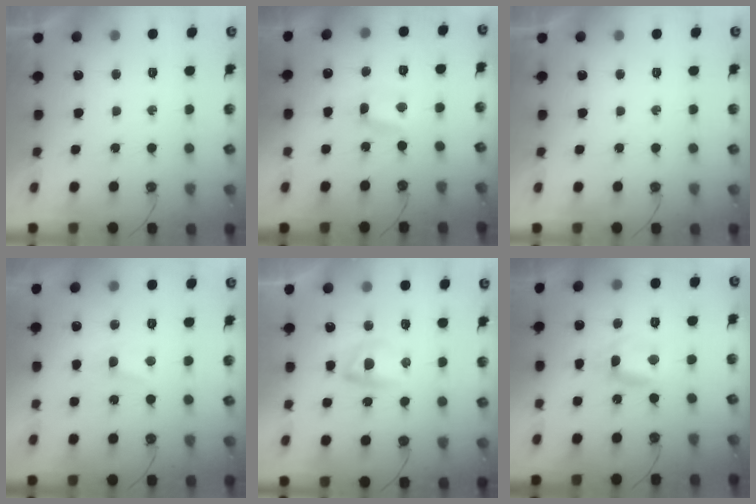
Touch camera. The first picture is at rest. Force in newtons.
{"total": 1.5, "press": 1.5, "slide": 0.3}
{"total": 0.0}
{"total": 2.8, "press": 2.8, "slide": 0.4}
{"total": 10.4, "press": 6.3, "slide": 8.3}
{"total": 3.4, "press": 3.4, "slide": 0.3}